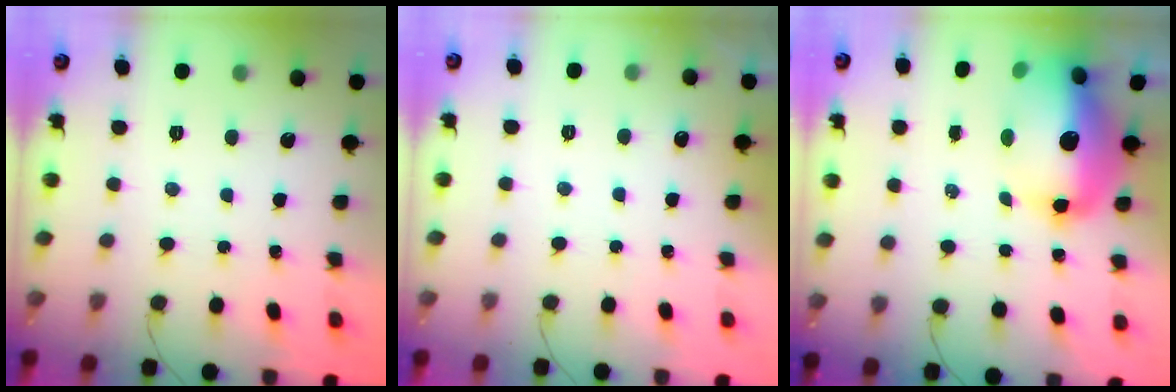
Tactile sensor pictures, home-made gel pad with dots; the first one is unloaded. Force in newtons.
{"total": 11.1, "press": 2.1, "slide": 10.9}
{"total": 16.9, "press": 16.3, "slide": 4.3}